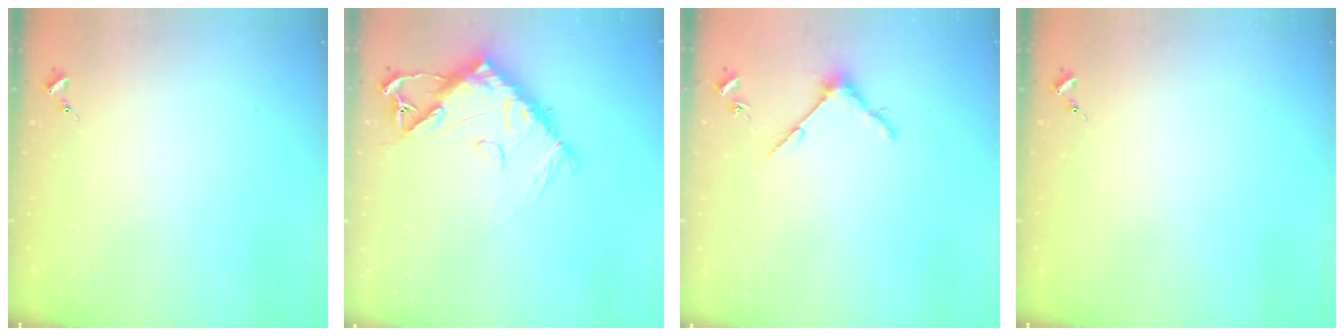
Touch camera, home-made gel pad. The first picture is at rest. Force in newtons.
{"total": 14.3, "press": 14.2, "slide": 1.3}
{"total": 4.8, "press": 4.8, "slide": 0.6}
{"total": 0.0}